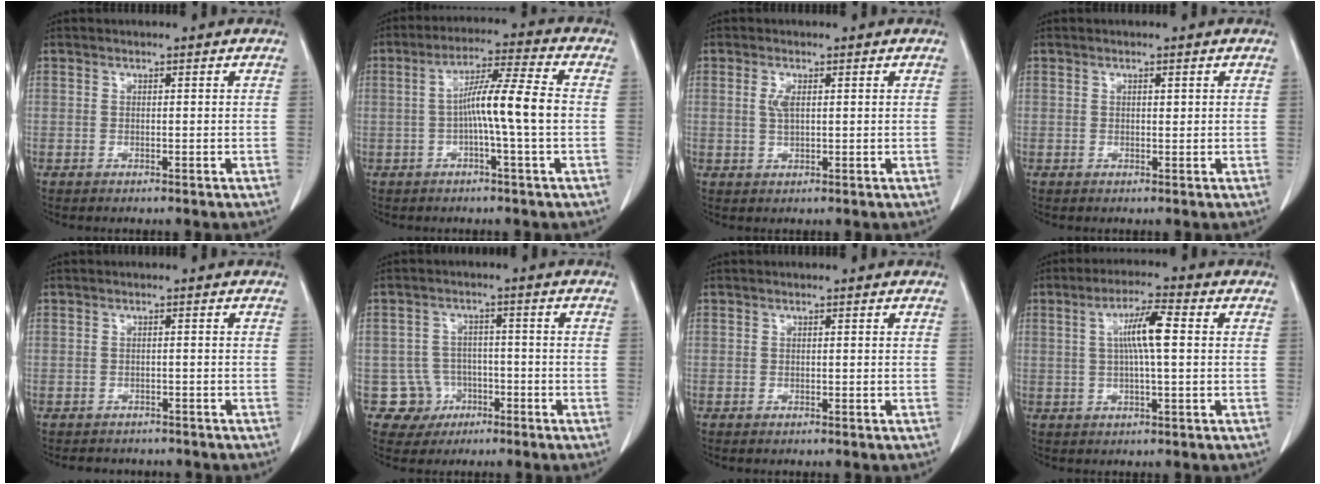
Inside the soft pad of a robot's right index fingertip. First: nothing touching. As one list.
[{"total": 8.8, "force": [-0.9, -0.6, 8.8], "torque": [-0.154, 0.015, -0.021]}, {"total": 2.2, "force": [0.5, 0.8, 2.0], "torque": [-0.045, -0.004, 0.011]}, {"total": 0.7, "force": [0.3, 0.2, 0.6], "torque": [-0.010, -0.001, 0.004]}, {"total": 4.0, "force": [-3.4, 1.9, 0.5], "torque": [-0.011, 0.003, -0.042]}, {"total": 5.2, "force": [-2.1, 4.8, -0.1], "torque": [0.009, 0.014, -0.030]}, {"total": 0.0}, {"total": 6.6, "force": [1.0, 0.4, 6.6], "torque": [-0.120, 0.008, 0.015]}]